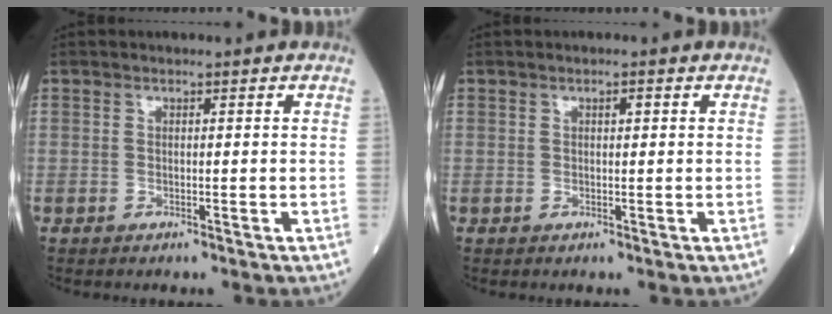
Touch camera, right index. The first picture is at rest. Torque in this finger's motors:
{"motor_torque": [0.23, 0.10, 0.11, 0.02]}